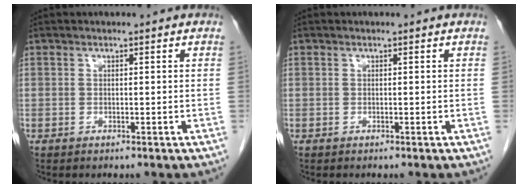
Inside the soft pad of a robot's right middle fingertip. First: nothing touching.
{"total": 0.0}